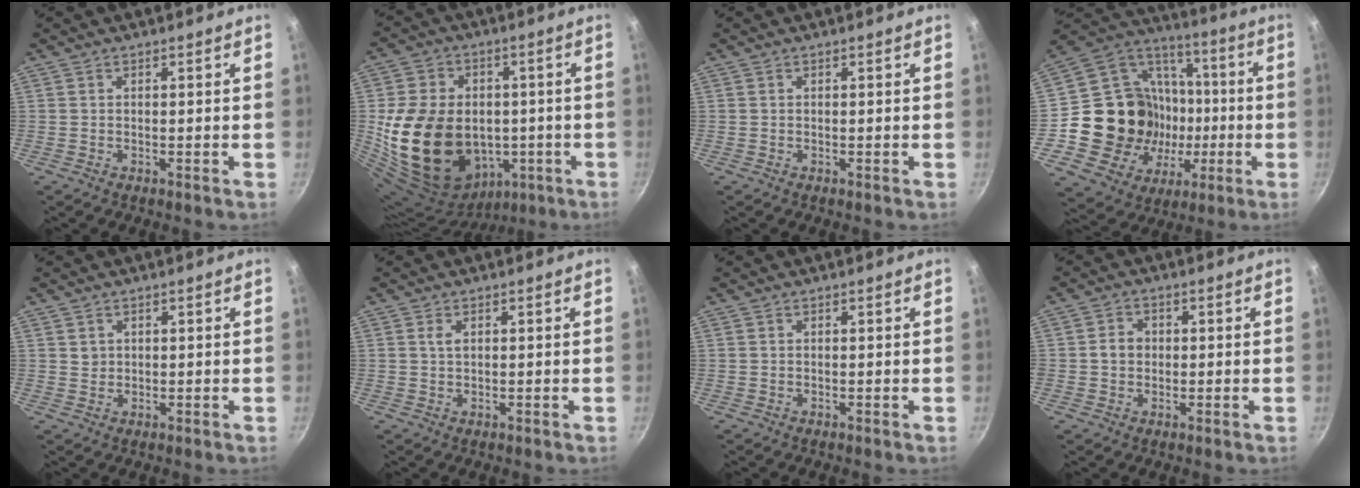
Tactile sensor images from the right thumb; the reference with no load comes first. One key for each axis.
{"total": 22.5, "fx": -2.5, "fy": 17.4, "fz": 14.0, "tx": -0.237, "ty": 0.028, "tz": -0.018}
{"total": 0.0}
{"total": 25.6, "fx": -2.5, "fy": 21.8, "fz": 13.1, "tx": -0.212, "ty": 0.029, "tz": -0.021}
{"total": 1.3, "fx": 0.6, "fy": 1.2, "fz": 0.3, "tx": 0.002, "ty": 0.003, "tz": 0.010}
{"total": 1.4, "fx": 0.5, "fy": 0.7, "fz": 1.1, "tx": -0.020, "ty": 0.000, "tz": 0.008}
{"total": 0.0}
{"total": 3.4, "fx": -0.1, "fy": 3.0, "fz": 1.6, "tx": -0.010, "ty": 0.008, "tz": -0.006}